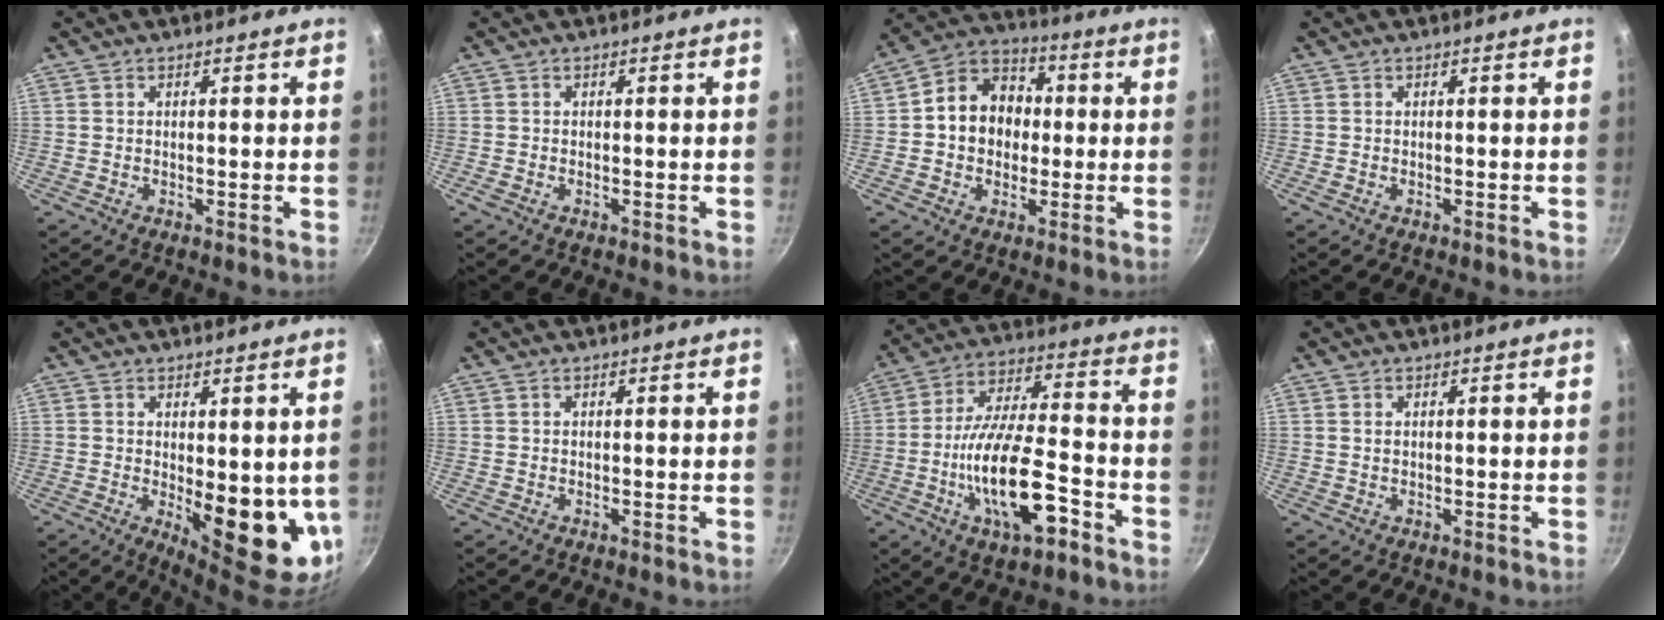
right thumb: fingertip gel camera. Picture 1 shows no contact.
{"total": 0.7, "force": [-0.3, 0.4, 0.6], "torque": [-0.015, 0.003, -0.010]}
{"total": 12.1, "force": [0.2, 10.0, 6.8], "torque": [-0.070, 0.026, -0.016]}
{"total": 0.0}
{"total": 13.0, "force": [-0.5, 5.6, 11.8], "torque": [-0.133, -0.027, 0.008]}
{"total": 0.0}
{"total": 17.7, "force": [-6.8, 6.6, 14.9], "torque": [-0.254, 0.036, -0.123]}
{"total": 0.7, "force": [0.2, 0.5, 0.5], "torque": [-0.008, 0.002, 0.003]}